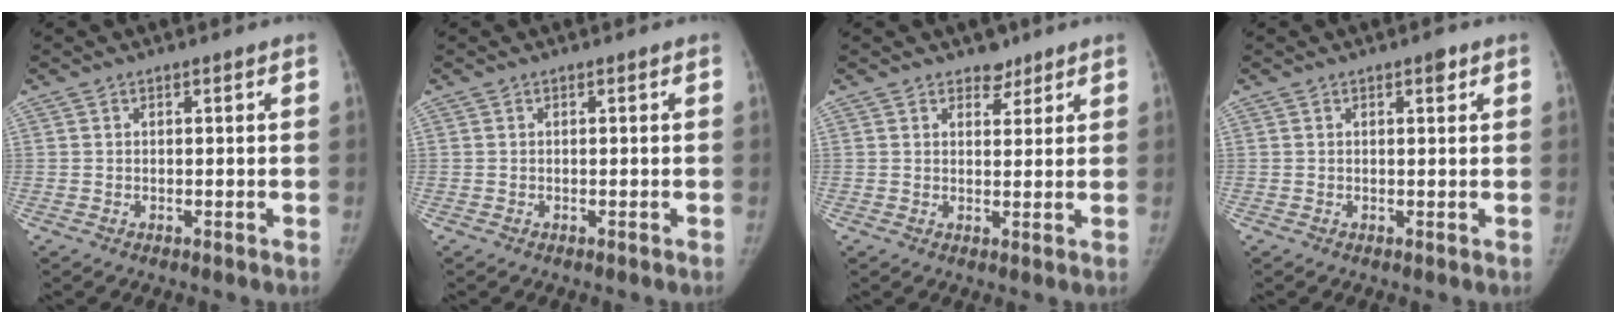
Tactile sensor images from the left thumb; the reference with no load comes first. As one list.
[{"total": 0.0}, {"total": 3.1, "force": [2.4, 1.9, 0.7], "torque": [0.009, -0.015, 0.034]}, {"total": 1.6, "force": [0.9, 0.6, 1.2], "torque": [-0.011, -0.002, 0.012]}]